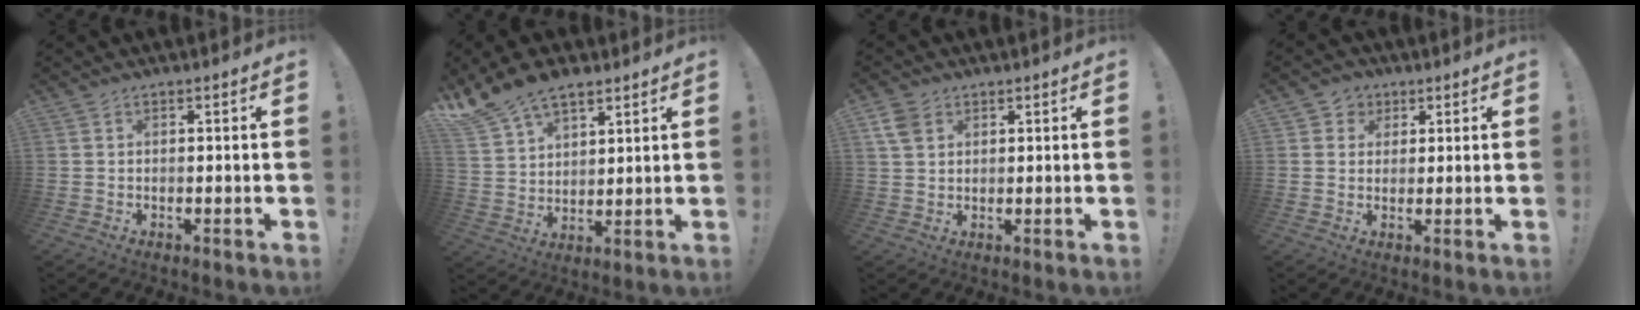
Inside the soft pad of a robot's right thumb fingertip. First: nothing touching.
{"total": 11.7, "force": [8.9, 5.8, 4.8], "torque": [-0.098, -0.052, 0.174]}
{"total": 5.4, "force": [2.4, 3.7, 3.0], "torque": [-0.050, 0.000, 0.049]}
{"total": 4.0, "force": [0.9, 3.8, 0.7], "torque": [-0.012, -0.001, 0.017]}